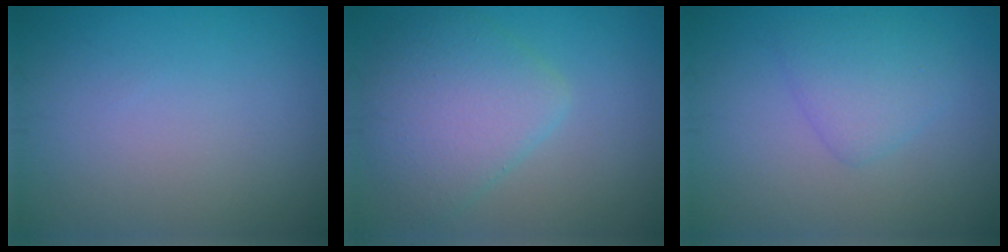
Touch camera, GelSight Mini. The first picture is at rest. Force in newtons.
{"total": 5.2, "press": 5.2, "slide": 0.3}
{"total": 2.5, "press": 2.5, "slide": 0.1}